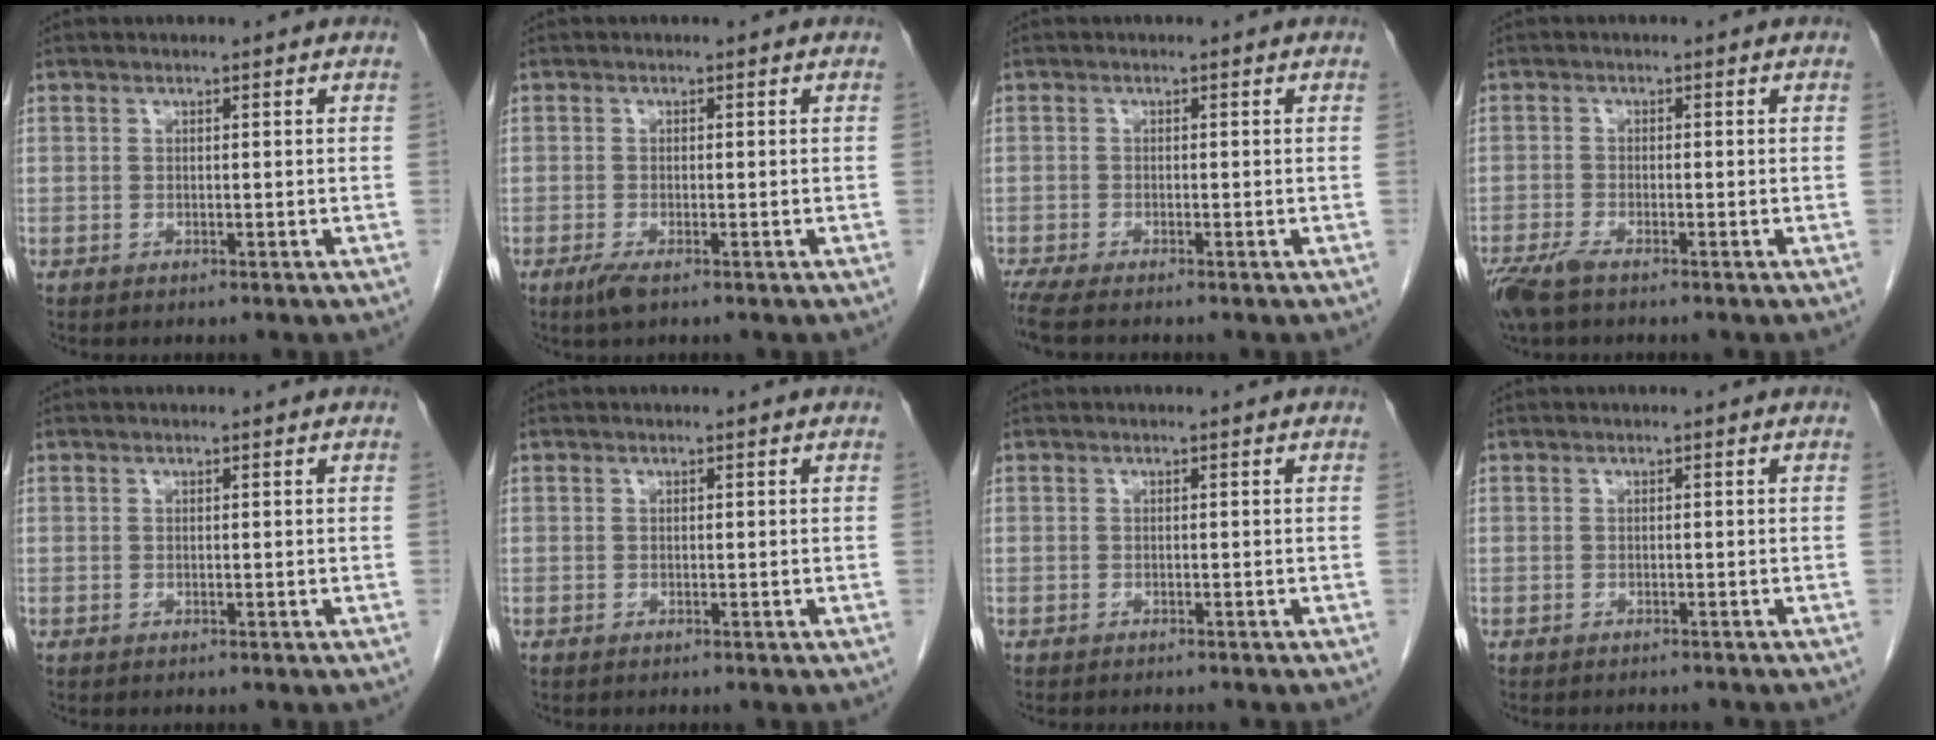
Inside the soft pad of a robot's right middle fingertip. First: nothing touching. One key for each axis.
{"total": 2.2, "fx": -1.3, "fy": 0.4, "fz": 1.7, "tx": -0.038, "ty": -0.006, "tz": -0.026}
{"total": 3.4, "fx": -2.9, "fy": 0.0, "fz": 1.8, "tx": -0.033, "ty": -0.010, "tz": -0.053}
{"total": 4.4, "fx": -3.2, "fy": 0.9, "fz": 2.9, "tx": -0.061, "ty": -0.011, "tz": -0.059}
{"total": 0.0}
{"total": 0.0}
{"total": 2.6, "fx": -2.4, "fy": 0.4, "fz": 1.0, "tx": -0.012, "ty": -0.003, "tz": -0.028}
{"total": 3.1, "fx": -2.9, "fy": 0.5, "fz": 0.8, "tx": -0.008, "ty": -0.005, "tz": -0.034}